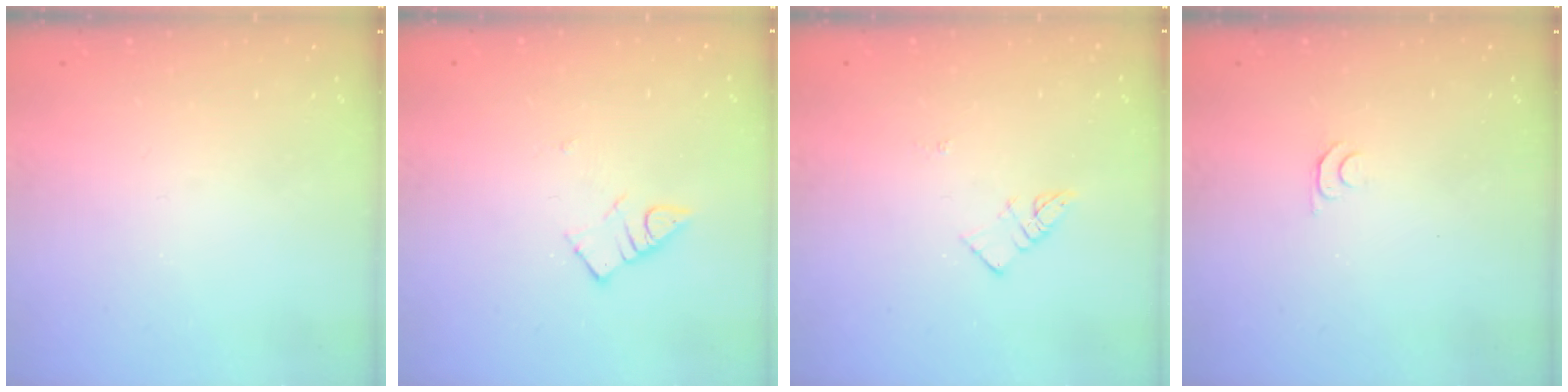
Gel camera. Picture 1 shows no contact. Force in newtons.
{"total": 3.3, "press": 3.3, "slide": 0.2}
{"total": 3.1, "press": 3.1, "slide": 0.3}
{"total": 4.6, "press": 4.5, "slide": 0.7}